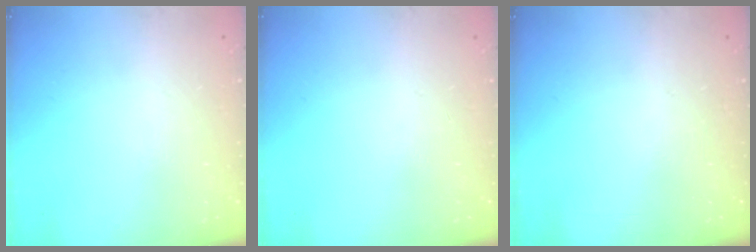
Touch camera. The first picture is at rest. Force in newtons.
{"total": 0.0}
{"total": 0.0}